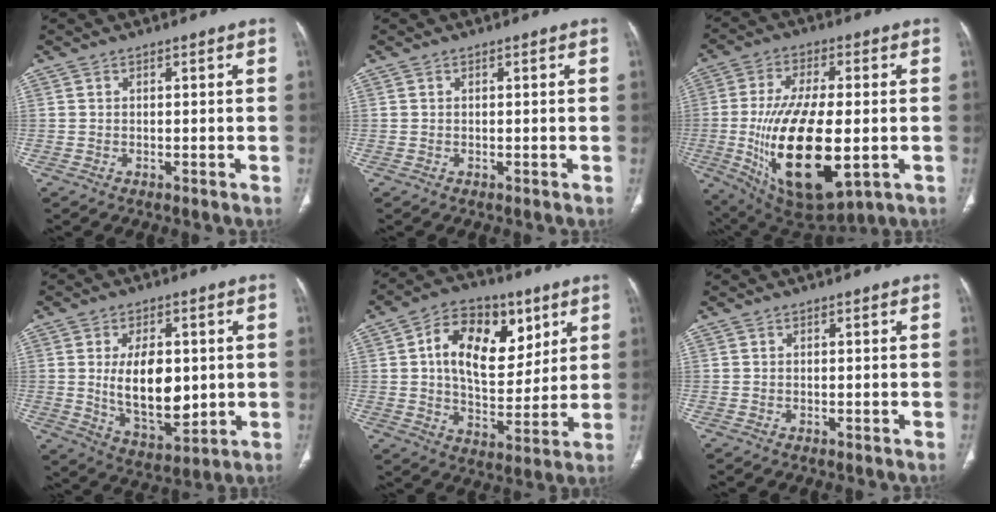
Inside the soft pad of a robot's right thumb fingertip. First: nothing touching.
{"total": 0.0}
{"total": 22.5, "force": [-3.5, 9.9, 19.9], "torque": [-0.379, -0.018, -0.036]}
{"total": 13.2, "force": [0.9, 7.3, 11.0], "torque": [-0.157, -0.021, 0.031]}
{"total": 17.6, "force": [5.8, 11.1, 12.4], "torque": [-0.157, -0.010, 0.098]}
{"total": 0.0}